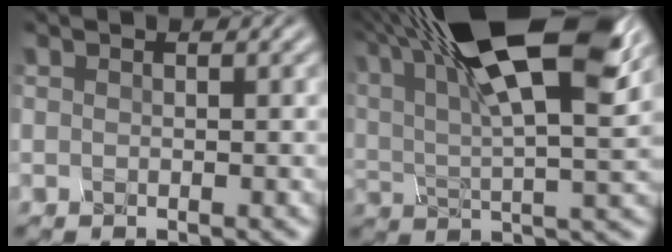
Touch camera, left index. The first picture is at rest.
{"total": 14.6, "force": [8.1, 4.0, 11.5], "torque": [-0.203, 0.021, 0.143]}